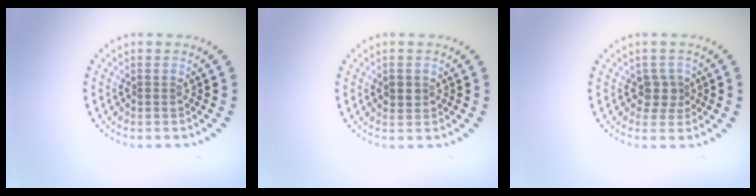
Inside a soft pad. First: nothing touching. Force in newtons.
{"total": 1.2, "press": 1.2, "slide": 0.3}
{"total": 1.9, "press": 1.5, "slide": 1.1}